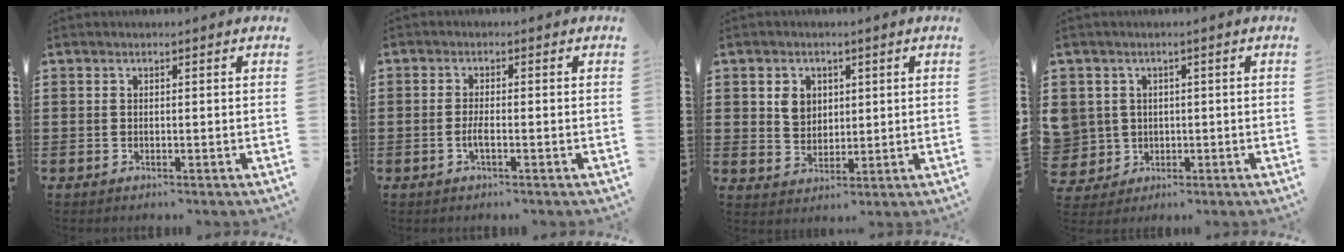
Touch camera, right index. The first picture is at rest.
{"total": 2.1, "force": [-0.8, 0.4, 1.9], "torque": [-0.041, 0.000, -0.017]}
{"total": 4.0, "force": [1.3, 3.3, 2.0], "torque": [-0.042, 0.009, 0.021]}
{"total": 4.0, "force": [0.3, 4.0, 0.2], "torque": [-0.029, 0.013, 0.001]}